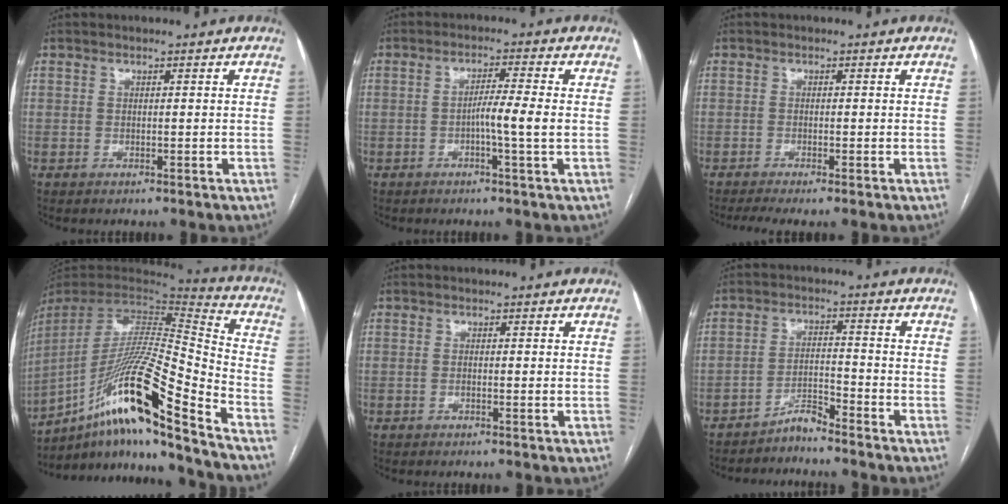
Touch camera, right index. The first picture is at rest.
{"total": 4.6, "force": [-0.9, -0.7, 4.5], "torque": [-0.073, 0.001, -0.016]}
{"total": 3.2, "force": [-2.3, 0.1, 2.2], "torque": [-0.038, -0.007, -0.042]}
{"total": 22.6, "force": [-14.9, 0.0, 16.9], "torque": [-0.313, -0.005, -0.274]}
{"total": 0.7, "force": [-0.1, 0.1, 0.7], "torque": [-0.014, 0.000, -0.002]}
{"total": 3.5, "force": [-3.4, 0.1, 1.1], "torque": [-0.015, -0.010, -0.064]}